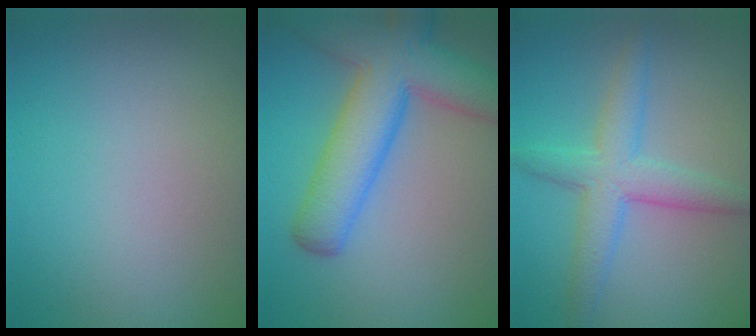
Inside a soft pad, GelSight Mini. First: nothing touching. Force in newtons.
{"total": 7.7, "press": 7.7, "slide": 0.7}
{"total": 4.4, "press": 4.4, "slide": 0.2}